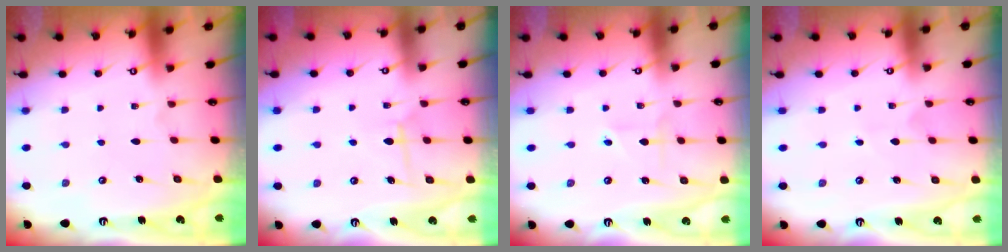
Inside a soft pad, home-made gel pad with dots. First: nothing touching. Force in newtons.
{"total": 6.6, "press": 6.5, "slide": 0.9}
{"total": 1.9, "press": 1.8, "slide": 0.4}
{"total": 2.2, "press": 2.2, "slide": 0.2}